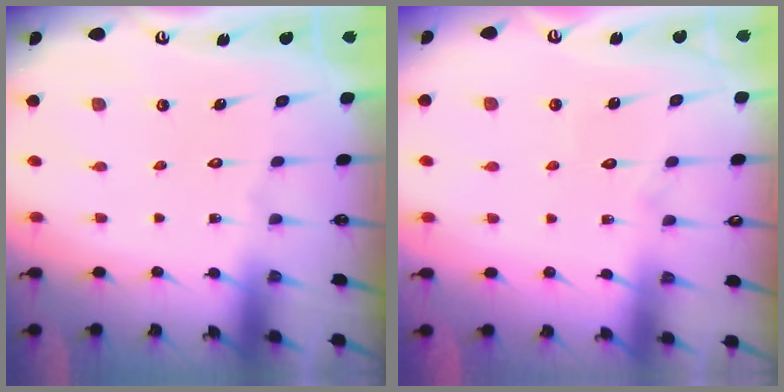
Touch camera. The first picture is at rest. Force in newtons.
{"total": 6.2, "press": 6.2, "slide": 0.6}